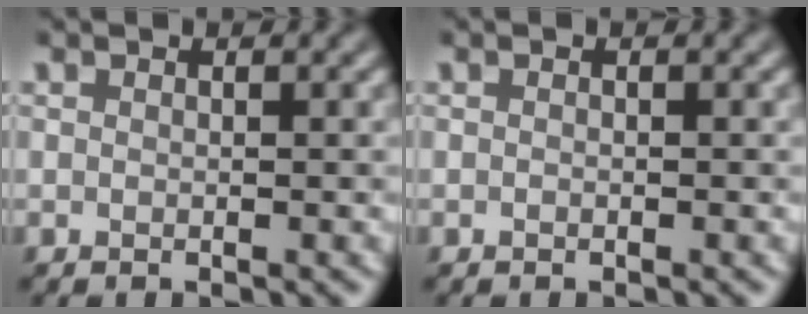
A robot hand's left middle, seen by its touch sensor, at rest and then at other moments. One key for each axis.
{"total": 0.0}